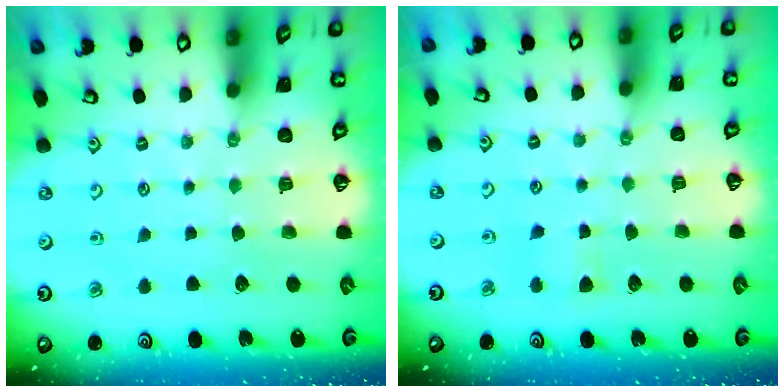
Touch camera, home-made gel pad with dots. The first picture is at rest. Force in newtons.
{"total": 3.8, "press": 3.8, "slide": 0.5}